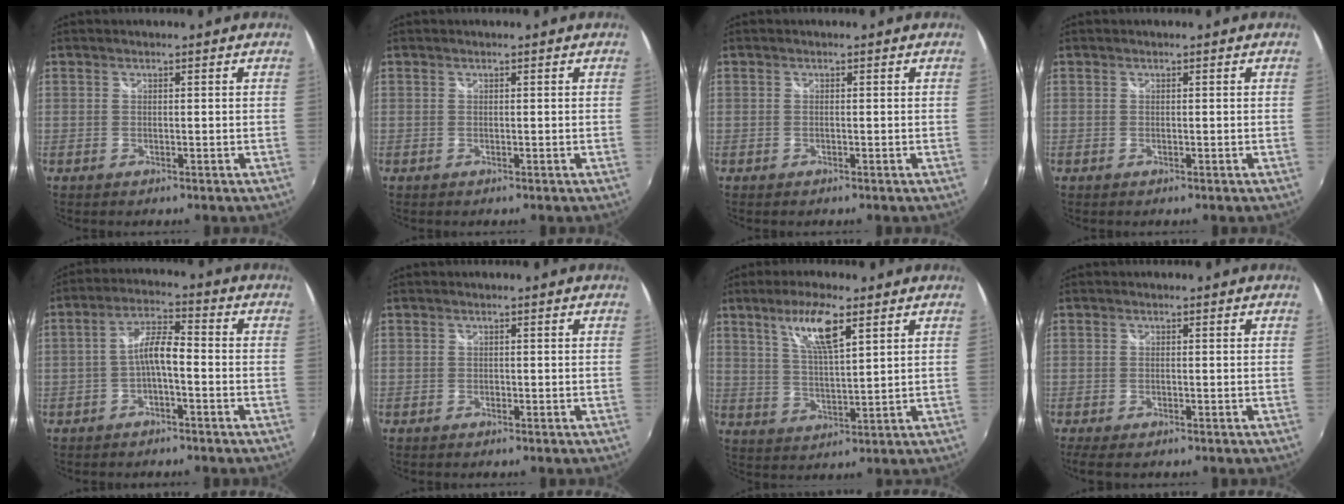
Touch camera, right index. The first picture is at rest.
{"total": 0.0}
{"total": 0.0}
{"total": 0.0}
{"total": 5.4, "force": [-2.0, 1.3, 4.8], "torque": [-0.099, 0.014, -0.037]}
{"total": 0.0}
{"total": 8.6, "force": [4.8, 1.7, 6.9], "torque": [-0.127, 0.004, 0.092]}
{"total": 2.6, "force": [-1.3, 0.6, 2.1], "torque": [-0.043, -0.007, -0.020]}